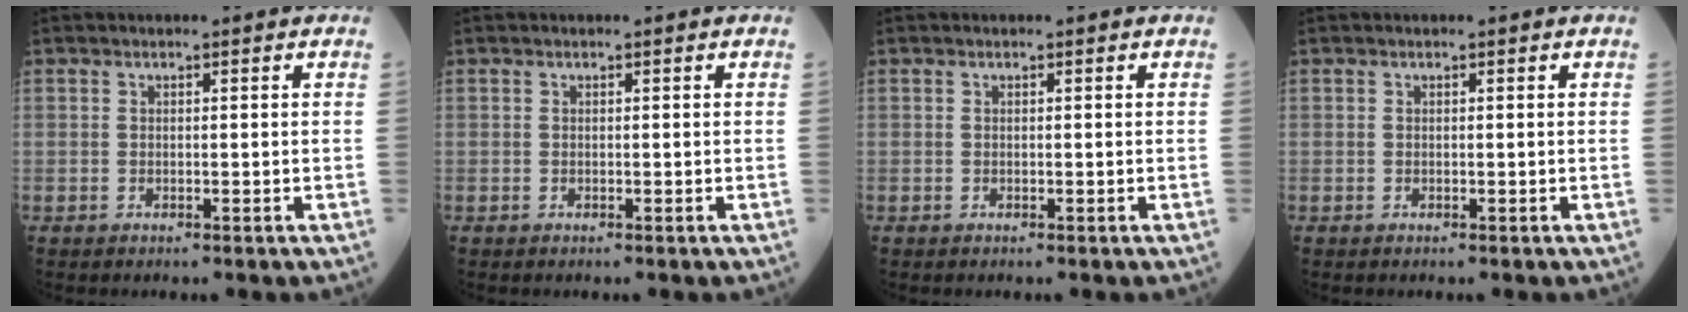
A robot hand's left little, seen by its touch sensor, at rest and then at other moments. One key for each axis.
{"total": 0.0}
{"total": 0.0}
{"total": 0.0}